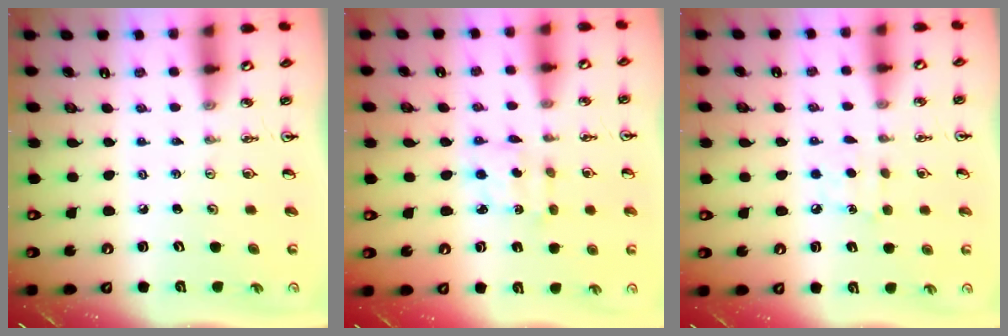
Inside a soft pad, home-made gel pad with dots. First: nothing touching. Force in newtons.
{"total": 2.9, "press": 2.8, "slide": 0.6}
{"total": 6.4, "press": 6.3, "slide": 0.7}